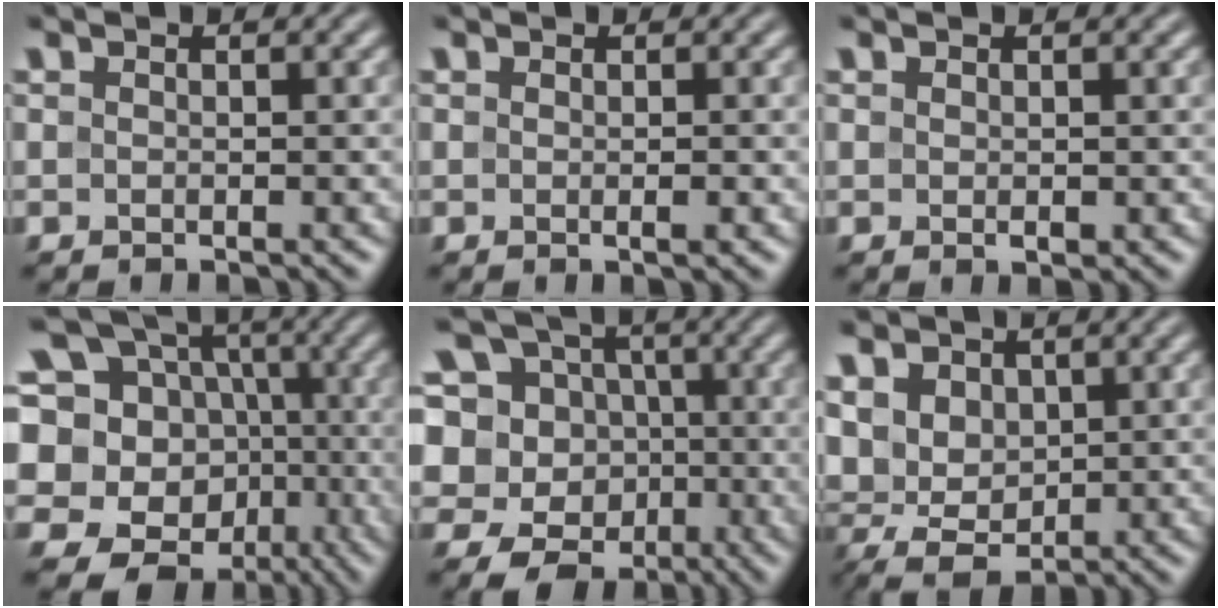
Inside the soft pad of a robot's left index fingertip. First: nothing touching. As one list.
[{"total": 1.1, "force": [0.0, 0.2, 1.1], "torque": [-0.013, 0.002, -0.003]}, {"total": 1.0, "force": [0.1, 0.5, 0.9], "torque": [-0.012, -0.003, 0.005]}, {"total": 14.7, "force": [-1.5, 12.7, 7.2], "torque": [-0.165, 0.023, -0.004]}, {"total": 14.1, "force": [-0.5, 13.2, 4.9], "torque": [-0.144, 0.045, -0.024]}, {"total": 6.8, "force": [2.8, 4.9, 3.7], "torque": [-0.089, 0.021, 0.049]}]